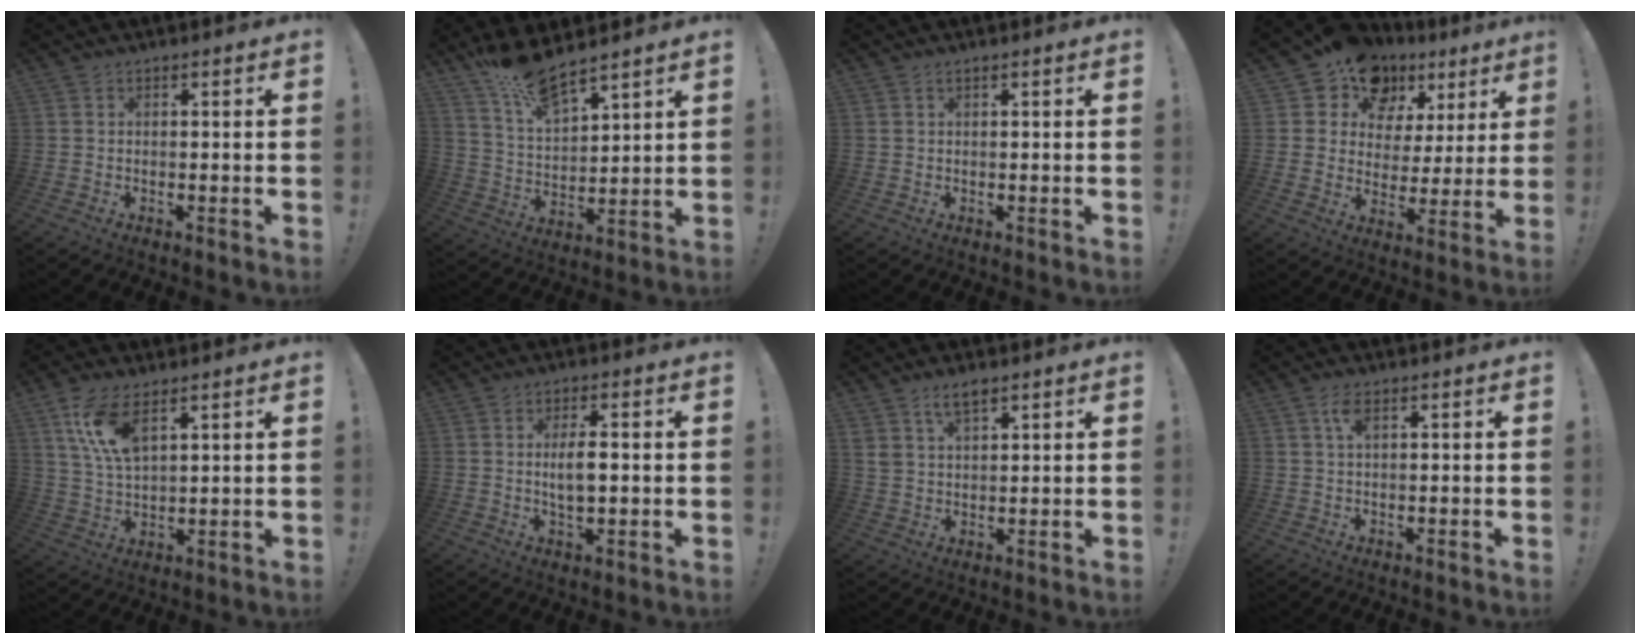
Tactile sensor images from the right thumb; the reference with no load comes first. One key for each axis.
{"total": 11.7, "fx": 10.3, "fy": 2.5, "fz": 4.8, "tx": -0.105, "ty": -0.068, "tz": 0.189}
{"total": 1.0, "fx": 0.9, "fy": 0.1, "fz": 0.5, "tx": -0.011, "ty": 0.000, "tz": 0.017}
{"total": 13.4, "fx": 9.2, "fy": 8.9, "fz": 4.0, "tx": -0.063, "ty": -0.063, "tz": 0.168}
{"total": 10.9, "fx": 6.1, "fy": 4.7, "fz": 7.8, "tx": -0.157, "ty": -0.017, "tz": 0.113}
{"total": 5.8, "fx": 0.1, "fy": 2.2, "fz": 5.4, "tx": -0.096, "ty": -0.005, "tz": -0.006}
{"total": 5.7, "fx": 4.1, "fy": 2.4, "fz": 3.2, "tx": -0.056, "ty": -0.015, "tz": 0.075}
{"total": 3.5, "fx": 1.3, "fy": 1.3, "fz": 2.9, "tx": -0.061, "ty": 0.004, "tz": 0.023}